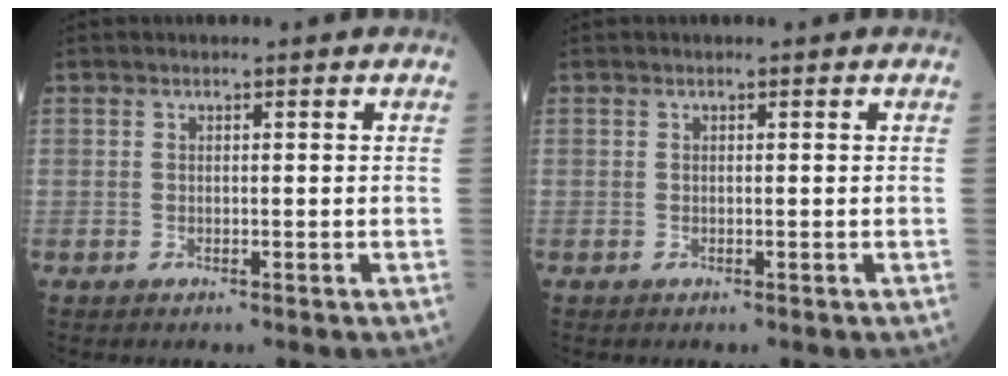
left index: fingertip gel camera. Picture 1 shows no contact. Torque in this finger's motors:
{"motor_torque": [0.04, 0.04, 0.01, 0.01]}